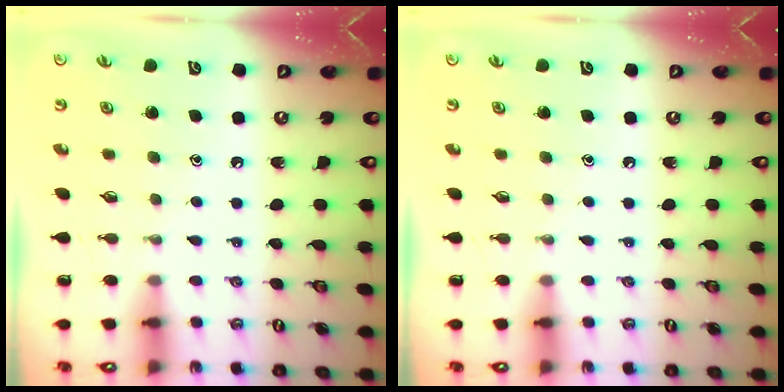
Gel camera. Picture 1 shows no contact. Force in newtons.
{"total": 0.0}